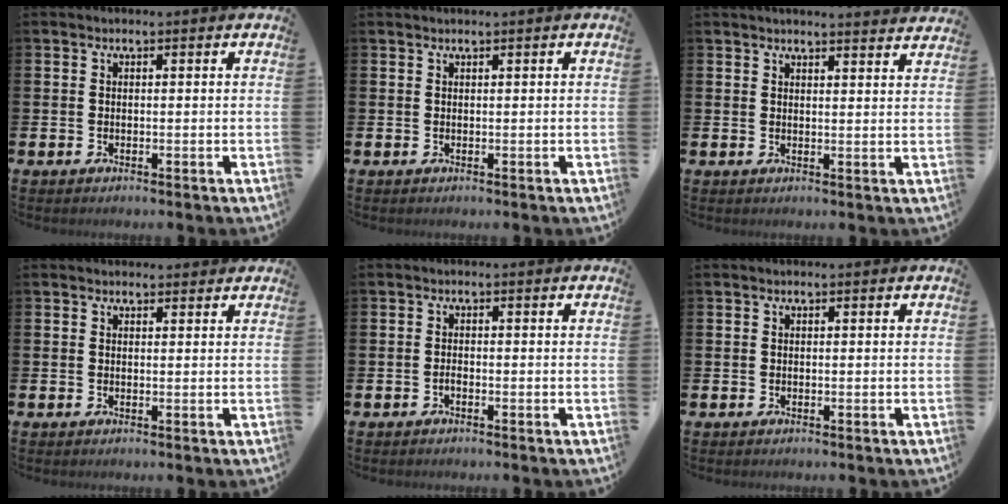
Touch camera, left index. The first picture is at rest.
{"total": 0.0}
{"total": 3.0, "force": [3.0, -0.2, -0.1], "torque": [0.009, -0.022, 0.052]}
{"total": 1.2, "force": [1.1, 0.5, 0.0], "torque": [0.019, -0.003, 0.017]}
{"total": 0.7, "force": [-0.5, 0.2, 0.4], "torque": [-0.011, -0.004, -0.008]}
{"total": 0.0}